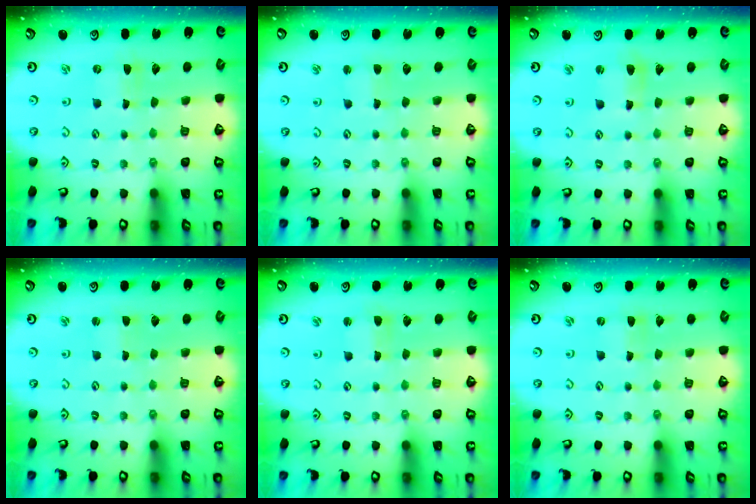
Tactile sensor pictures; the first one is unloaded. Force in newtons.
{"total": 2.0, "press": 2.0, "slide": 0.3}
{"total": 3.5, "press": 3.4, "slide": 0.5}
{"total": 0.0}
{"total": 1.2, "press": 1.1, "slide": 0.3}
{"total": 0.0}